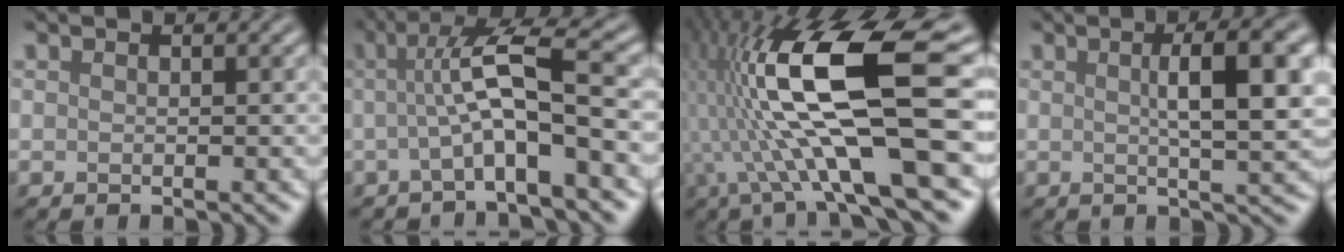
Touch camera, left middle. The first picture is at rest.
{"total": 6.3, "force": [0.0, 1.2, 6.2], "torque": [-0.103, 0.013, -0.006]}
{"total": 14.6, "force": [0.5, 4.0, 14.0], "torque": [-0.259, 0.011, 0.004]}
{"total": 7.3, "force": [1.4, 1.9, 6.9], "torque": [-0.083, 0.014, 0.017]}